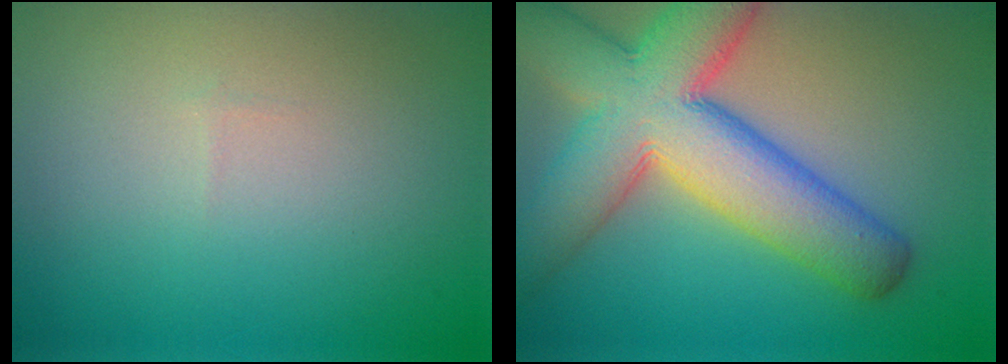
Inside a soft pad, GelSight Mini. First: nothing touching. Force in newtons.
{"total": 12.1, "press": 12.0, "slide": 0.5}